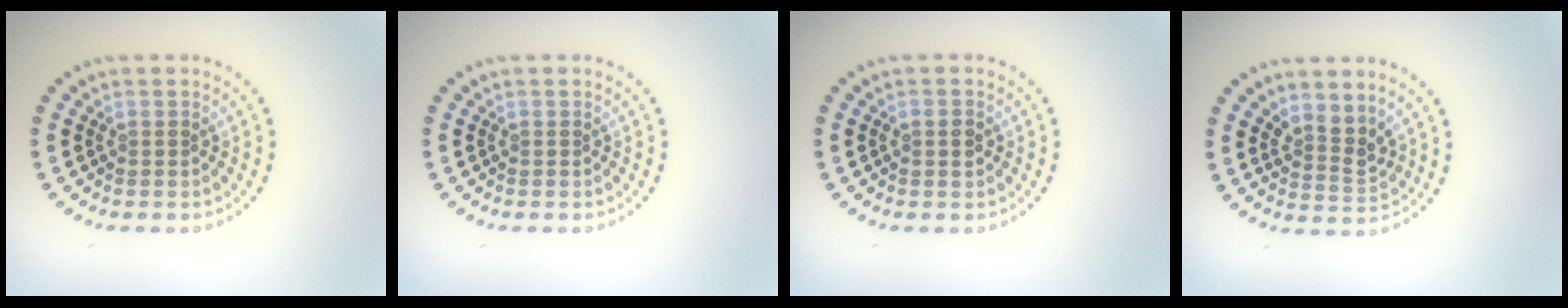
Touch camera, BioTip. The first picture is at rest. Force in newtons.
{"total": 0.0}
{"total": 1.4, "press": 1.4, "slide": 0.2}
{"total": 2.5, "press": 1.8, "slide": 1.7}